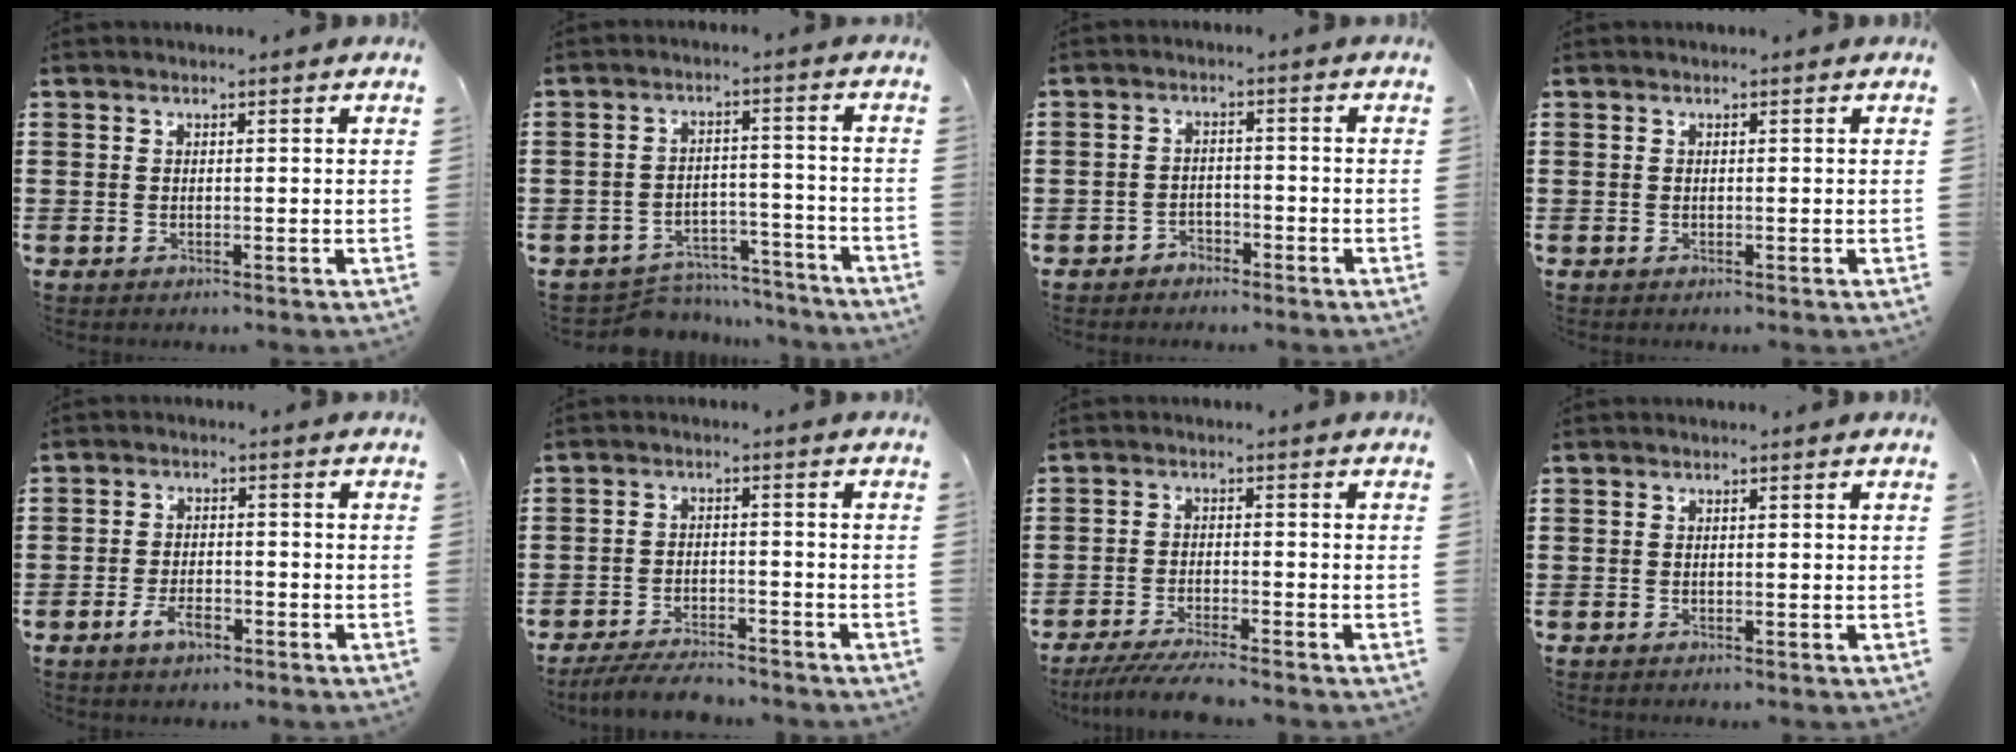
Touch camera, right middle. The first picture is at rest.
{"total": 5.8, "force": [-5.7, 1.1, 0.4], "torque": [-0.005, 0.017, -0.113]}
{"total": 2.4, "force": [-2.2, 0.9, -0.2], "torque": [-0.004, 0.002, -0.050]}
{"total": 0.0}
{"total": 3.6, "force": [-2.4, 1.7, 2.2], "torque": [-0.046, 0.002, -0.046]}
{"total": 4.8, "force": [-4.6, 0.7, 1.3], "torque": [-0.028, 0.000, -0.091]}
{"total": 4.8, "force": [-4.4, 0.0, 1.9], "torque": [-0.045, -0.014, -0.087]}
{"total": 0.0}